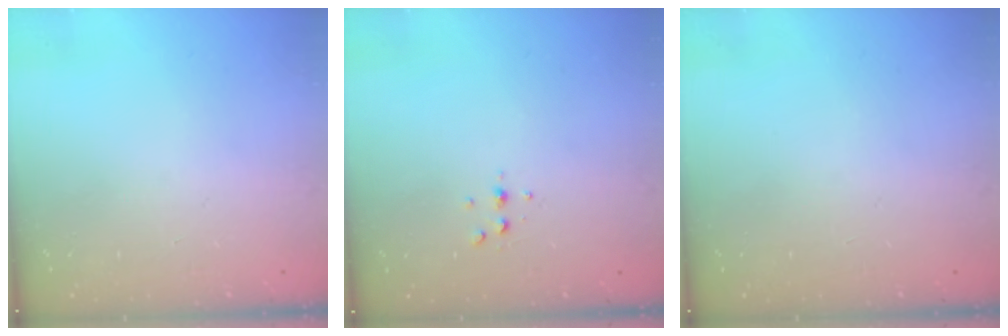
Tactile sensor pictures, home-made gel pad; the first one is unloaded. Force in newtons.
{"total": 3.7, "press": 3.6, "slide": 0.5}
{"total": 0.0}